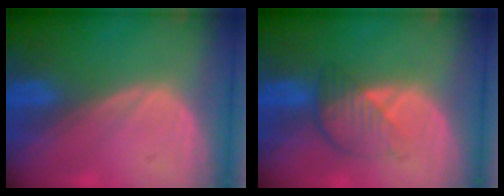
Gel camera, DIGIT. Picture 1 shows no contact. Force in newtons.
{"total": 4.6, "press": 4.2, "slide": 2.0}